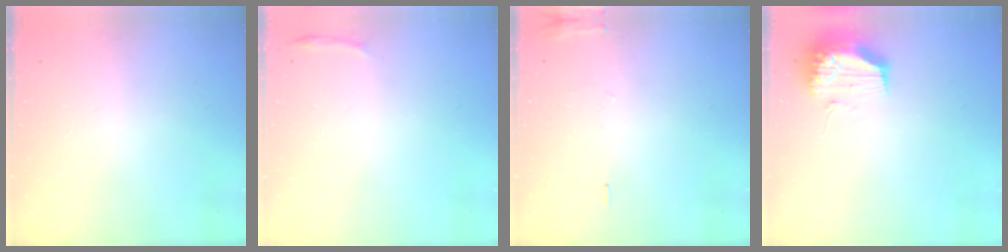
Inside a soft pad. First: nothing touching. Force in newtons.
{"total": 3.0, "press": 1.9, "slide": 2.3}
{"total": 5.9, "press": 5.7, "slide": 1.6}
{"total": 11.1, "press": 11.1, "slide": 0.8}